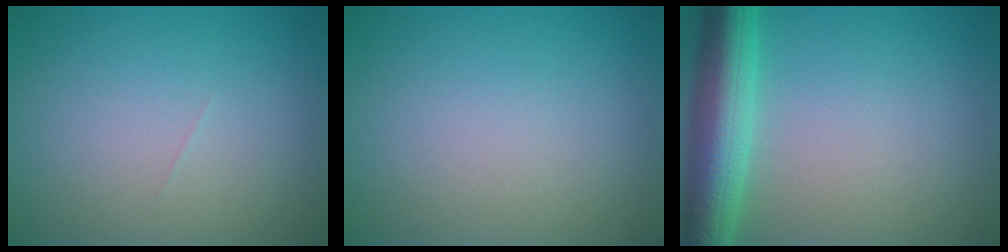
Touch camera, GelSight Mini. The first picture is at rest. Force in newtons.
{"total": 0.0}
{"total": 7.3, "press": 7.3, "slide": 0.2}